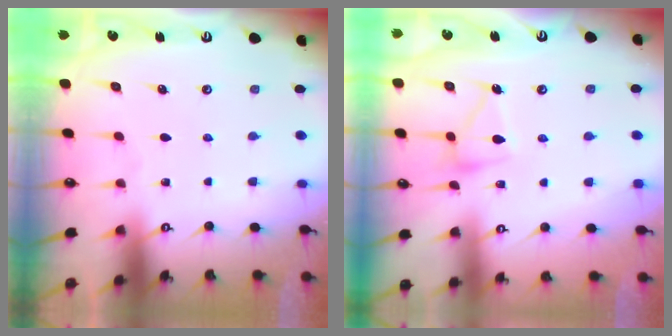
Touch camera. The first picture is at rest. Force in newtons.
{"total": 12.3, "press": 12.3, "slide": 0.7}